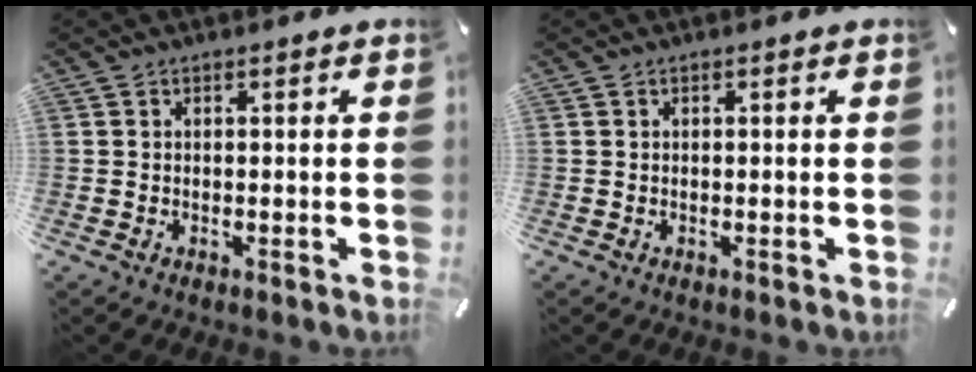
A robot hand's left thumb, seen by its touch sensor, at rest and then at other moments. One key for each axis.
{"total": 0.0}